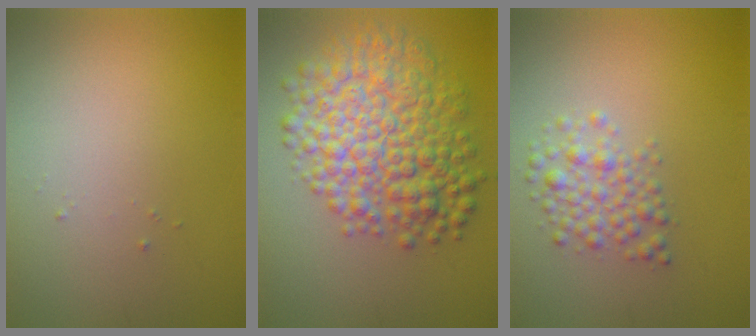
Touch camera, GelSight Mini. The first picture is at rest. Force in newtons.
{"total": 8.6, "press": 8.6, "slide": 0.1}
{"total": 2.7, "press": 2.7, "slide": 0.1}